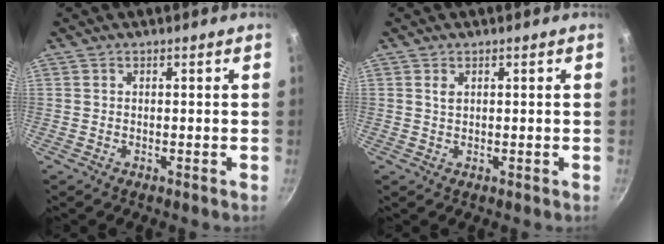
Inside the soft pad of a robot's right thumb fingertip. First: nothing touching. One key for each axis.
{"total": 1.2, "fx": 0.6, "fy": 0.6, "fz": 0.8, "tx": -0.015, "ty": -0.001, "tz": 0.011}